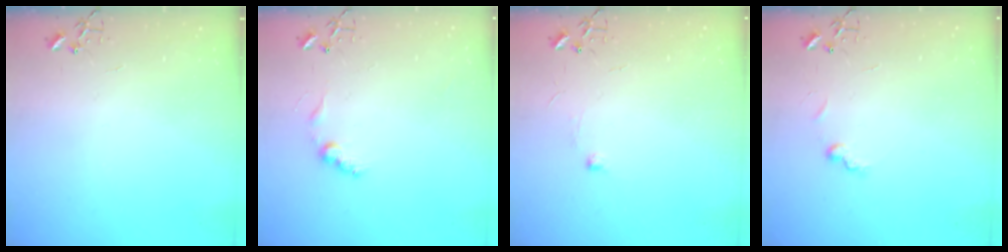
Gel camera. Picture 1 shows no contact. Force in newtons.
{"total": 7.9, "press": 7.9, "slide": 0.5}
{"total": 4.4, "press": 4.3, "slide": 0.6}
{"total": 6.9, "press": 6.9, "slide": 0.7}